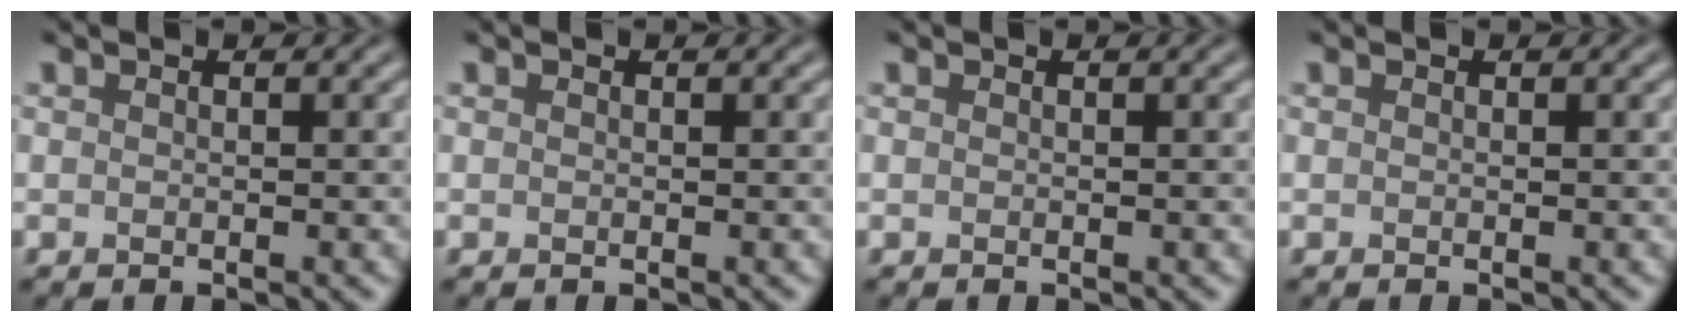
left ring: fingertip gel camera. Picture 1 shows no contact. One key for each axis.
{"total": 0.0}
{"total": 0.0}
{"total": 0.0}